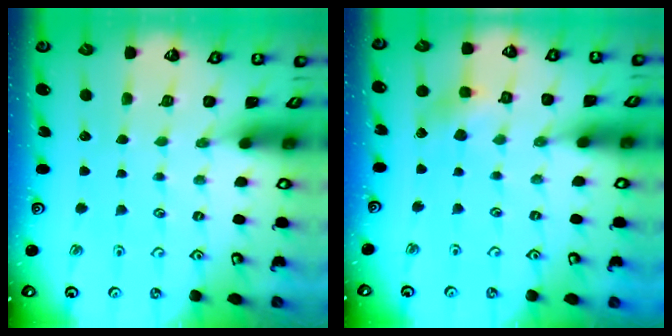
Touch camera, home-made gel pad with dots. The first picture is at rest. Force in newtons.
{"total": 5.8, "press": 5.8, "slide": 0.4}